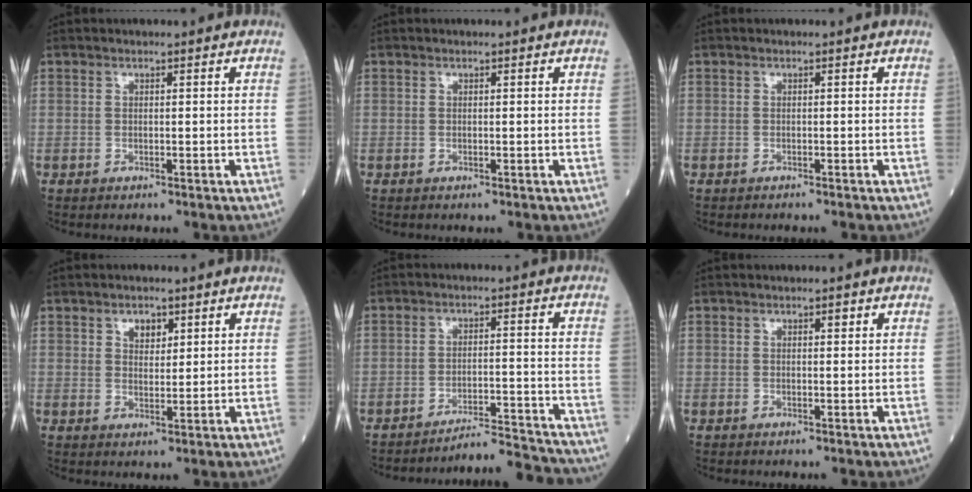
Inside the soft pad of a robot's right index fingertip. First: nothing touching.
{"total": 0.0}
{"total": 1.0, "force": [-0.9, 0.1, 0.3], "torque": [-0.006, -0.001, -0.014]}
{"total": 2.8, "force": [1.5, 1.7, 1.6], "torque": [-0.023, 0.001, 0.026]}
{"total": 8.8, "force": [-8.7, -0.7, -0.2], "torque": [0.010, 0.016, -0.133]}
{"total": 0.6, "force": [0.3, 0.2, 0.5], "torque": [-0.007, -0.001, 0.004]}